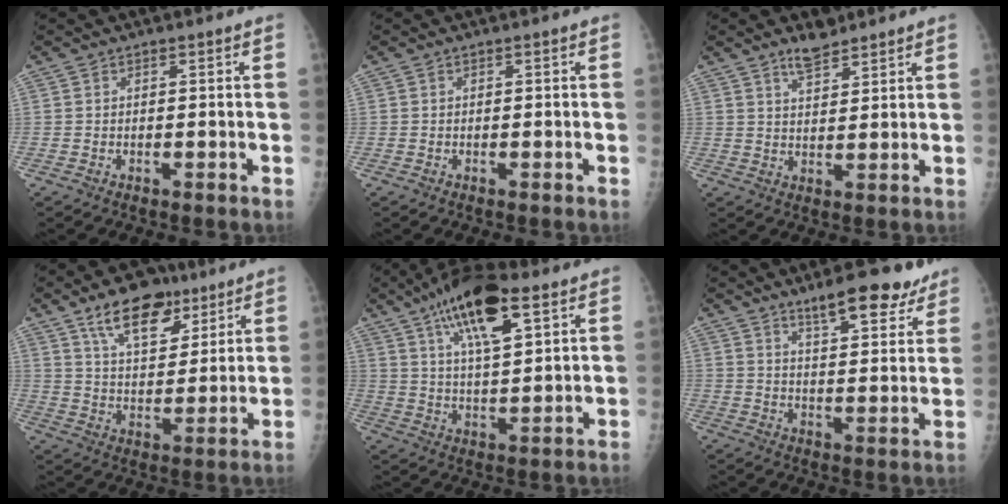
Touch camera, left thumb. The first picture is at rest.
{"total": 0.0}
{"total": 4.8, "force": [3.9, 1.6, 2.2], "torque": [-0.027, -0.028, 0.069]}
{"total": 13.3, "force": [8.4, 6.9, 7.7], "torque": [-0.089, -0.042, 0.142]}
{"total": 16.0, "force": [8.6, 5.6, 12.2], "torque": [-0.186, -0.021, 0.148]}
{"total": 12.1, "force": [8.7, 3.6, 7.5], "torque": [-0.074, -0.047, 0.128]}